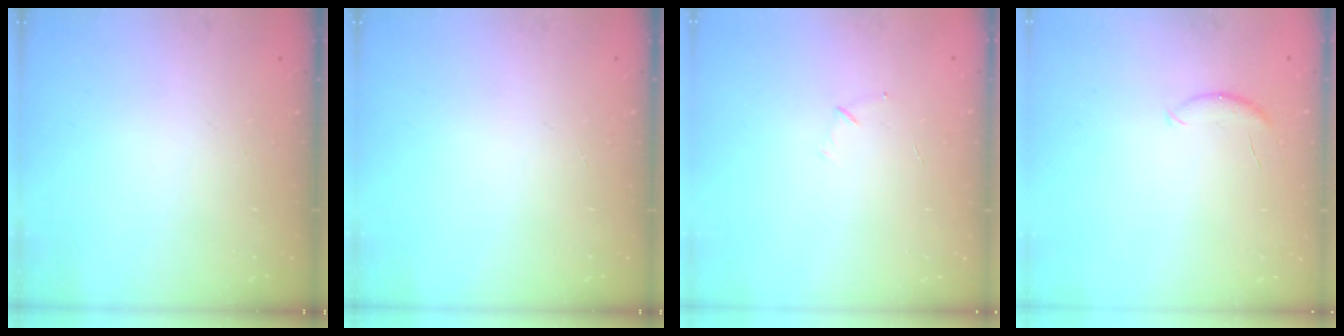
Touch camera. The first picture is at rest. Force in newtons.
{"total": 0.0}
{"total": 3.8, "press": 3.7, "slide": 1.0}
{"total": 5.5, "press": 5.5, "slide": 0.5}